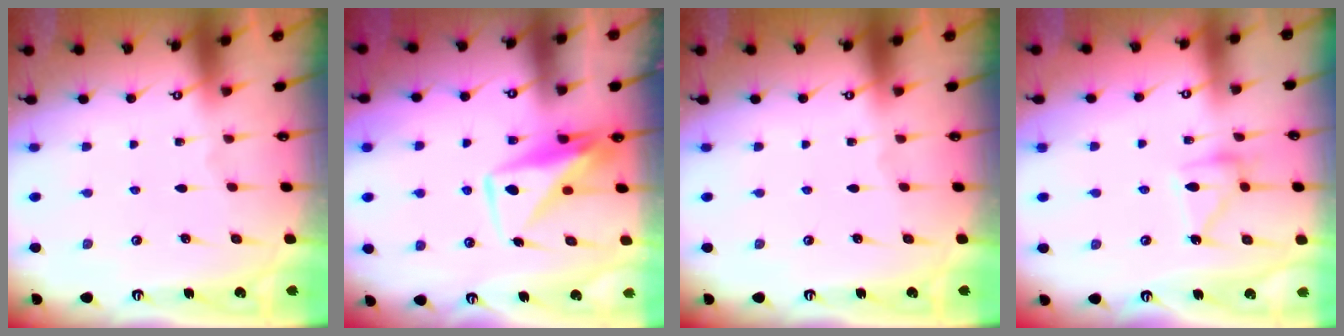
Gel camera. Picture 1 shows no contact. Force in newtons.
{"total": 10.8, "press": 10.8, "slide": 0.9}
{"total": 0.0}
{"total": 13.0, "press": 12.9, "slide": 0.7}